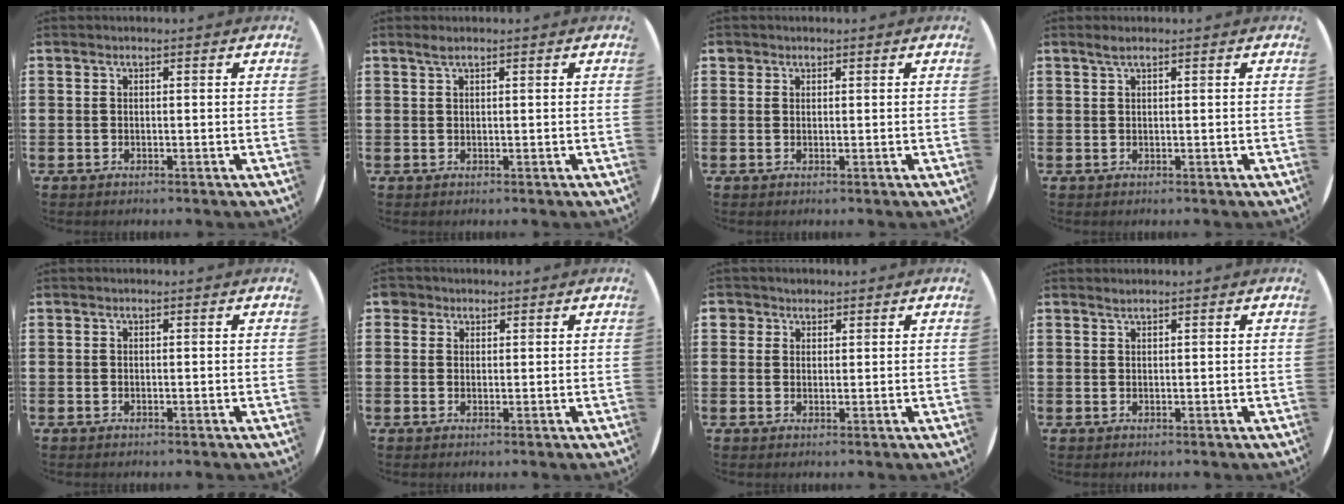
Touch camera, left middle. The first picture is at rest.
{"total": 0.9, "force": [0.6, 0.0, 0.6], "torque": [-0.013, 0.001, 0.011]}
{"total": 0.9, "force": [0.7, 0.5, 0.0], "torque": [-0.002, 0.003, 0.014]}
{"total": 1.0, "force": [0.6, 0.0, 0.8], "torque": [-0.015, 0.002, 0.011]}
{"total": 0.0}
{"total": 1.7, "force": [1.2, 1.2, 0.3], "torque": [-0.001, 0.004, 0.022]}
{"total": 1.8, "force": [1.4, 1.2, 0.0], "torque": [0.004, 0.001, 0.026]}
{"total": 0.6, "force": [0.6, -0.1, 0.2], "torque": [-0.003, -0.001, 0.012]}